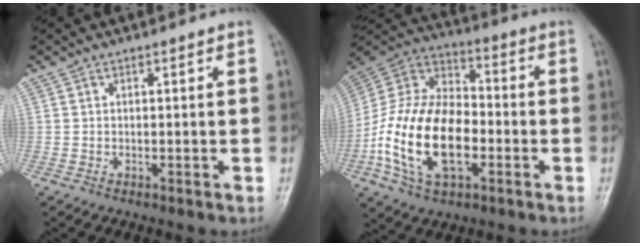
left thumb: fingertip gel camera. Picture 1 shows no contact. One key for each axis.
{"total": 20.5, "fx": -5.1, "fy": 11.7, "fz": 16.0, "tx": -0.303, "ty": 0.022, "tz": -0.095}